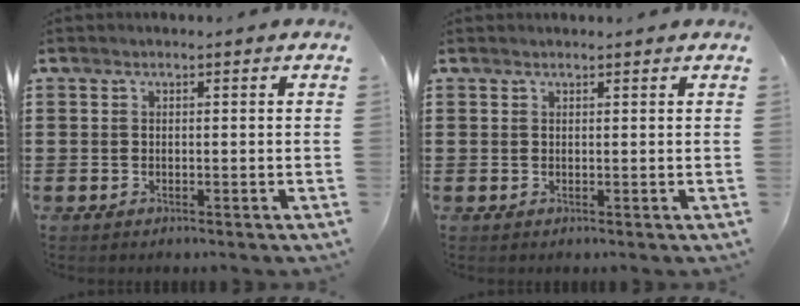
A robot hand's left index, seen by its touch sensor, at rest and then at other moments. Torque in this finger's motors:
{"motor_torque": [2.14, 0.00, -0.17, 0.01]}